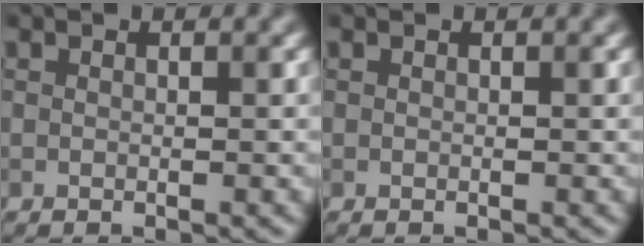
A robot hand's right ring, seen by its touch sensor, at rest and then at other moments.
{"total": 0.0}